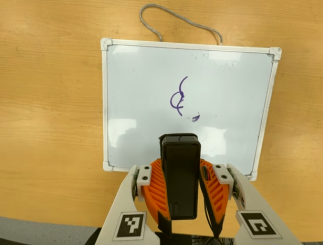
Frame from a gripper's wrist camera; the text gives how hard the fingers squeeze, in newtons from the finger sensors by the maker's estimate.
{"total": 8.5, "left": 7.0, "right": 9.9}